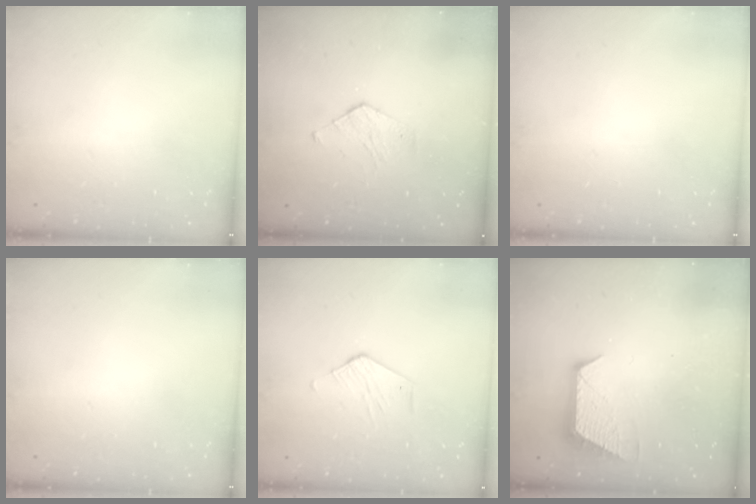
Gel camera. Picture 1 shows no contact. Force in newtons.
{"total": 2.8, "press": 2.7, "slide": 0.3}
{"total": 0.0}
{"total": 0.0}
{"total": 2.7, "press": 2.7, "slide": 0.3}
{"total": 10.1, "press": 10.1, "slide": 0.5}